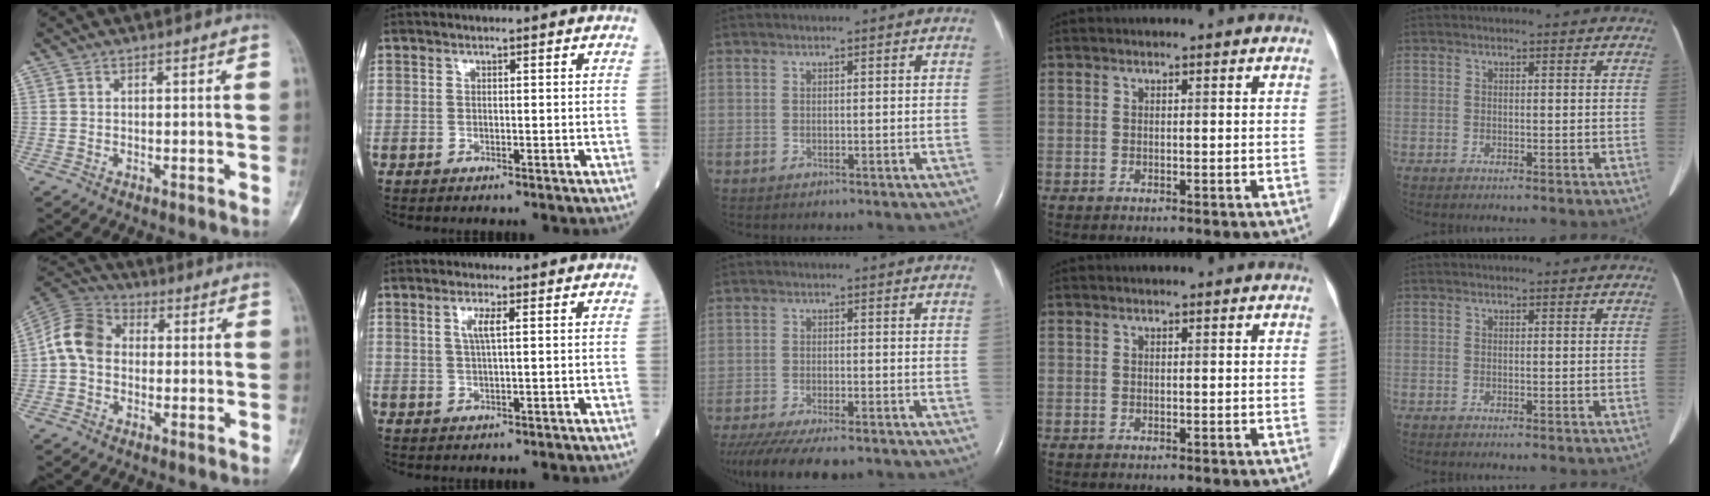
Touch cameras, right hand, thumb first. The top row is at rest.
{"thumb": {"total": 9.5, "force": [-0.2, 7.4, 5.9], "torque": [-0.100, 0.028, -0.020]}, "index": {"total": 2.6, "force": [0.9, 0.1, 2.5], "torque": [-0.054, 0.002, 0.018]}, "middle": {"total": 14.0, "force": [-11.4, 3.3, 7.5], "torque": [-0.156, -0.033, -0.173]}}